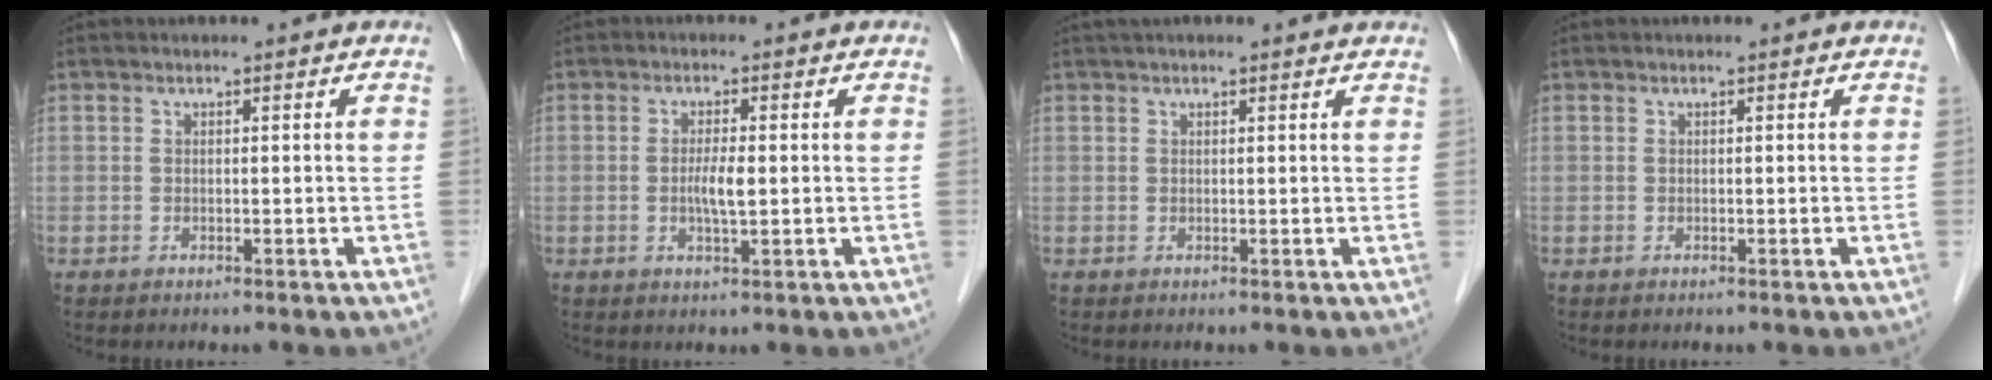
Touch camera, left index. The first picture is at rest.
{"total": 3.1, "force": [-0.2, 0.4, 3.1], "torque": [-0.062, -0.004, -0.003]}
{"total": 5.7, "force": [5.1, 0.5, 2.4], "torque": [-0.034, 0.034, 0.059]}
{"total": 0.0}